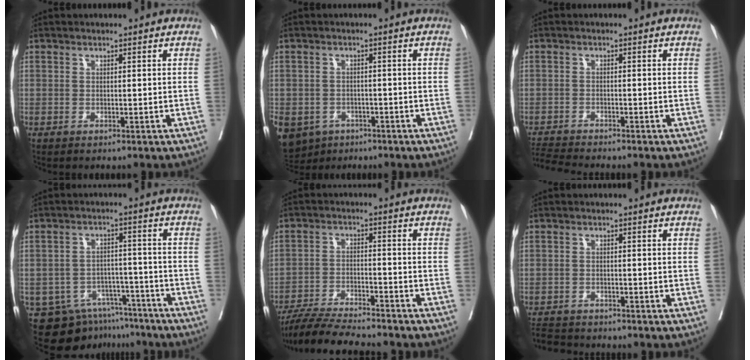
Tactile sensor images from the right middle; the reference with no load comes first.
{"total": 10.5, "force": [-5.9, 8.0, 3.3], "torque": [-0.093, -0.010, -0.080]}
{"total": 4.0, "force": [-3.8, -1.1, 0.7], "torque": [-0.011, -0.021, -0.070]}
{"total": 10.4, "force": [-8.6, 5.8, 1.4], "torque": [-0.014, 0.028, -0.117]}
{"total": 11.4, "force": [-10.4, 0.6, 4.6], "torque": [-0.074, -0.018, -0.171]}
{"total": 4.5, "force": [-4.5, 0.5, 0.6], "torque": [-0.007, -0.015, -0.076]}